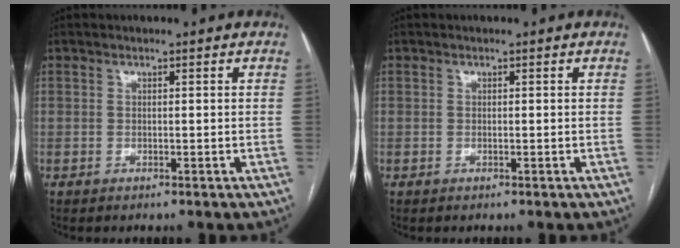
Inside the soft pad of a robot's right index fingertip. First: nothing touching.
{"total": 0.0}